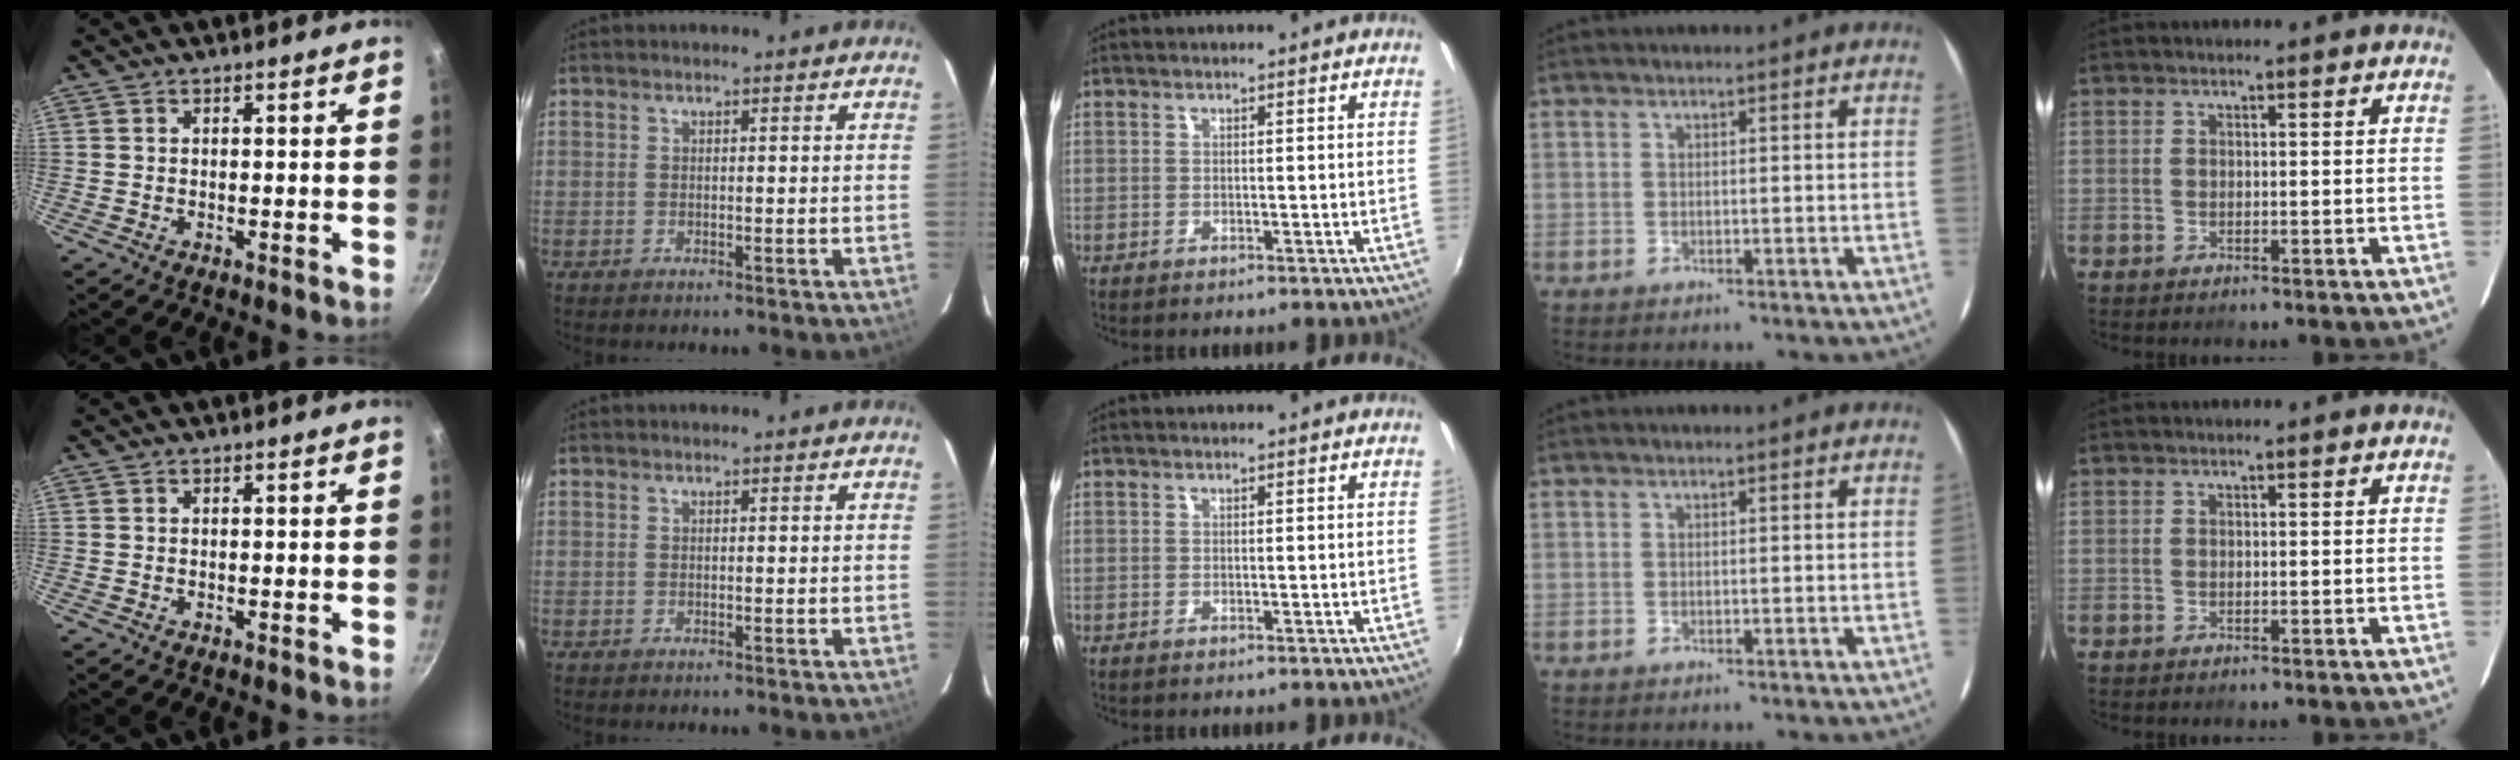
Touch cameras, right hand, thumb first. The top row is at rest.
{}